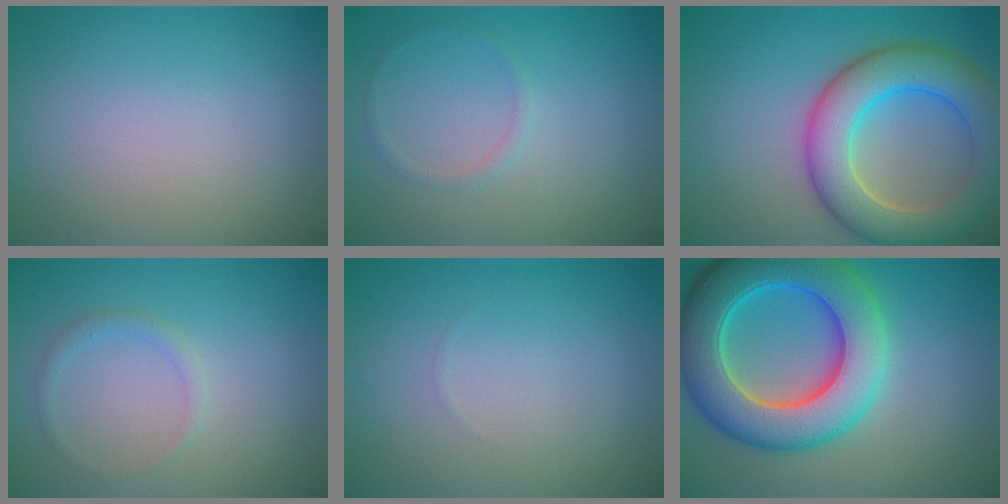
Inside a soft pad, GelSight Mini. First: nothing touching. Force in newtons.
{"total": 0.8, "press": 0.8, "slide": 0.1}
{"total": 8.6, "press": 8.6, "slide": 0.5}
{"total": 1.1, "press": 1.1, "slide": 0.1}
{"total": 0.0}
{"total": 10.8, "press": 10.8, "slide": 0.2}